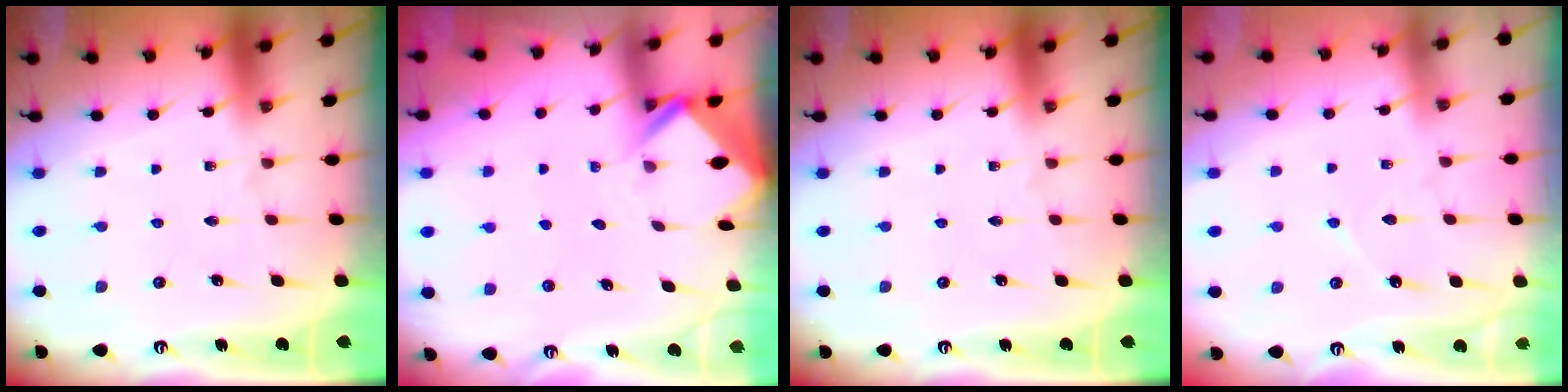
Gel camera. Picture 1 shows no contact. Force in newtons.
{"total": 2.7, "press": 2.7, "slide": 0.3}
{"total": 0.0}
{"total": 3.3, "press": 3.3, "slide": 0.1}